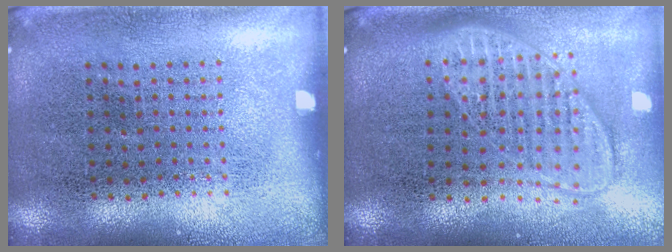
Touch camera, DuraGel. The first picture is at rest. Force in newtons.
{"total": 1.9, "press": 1.5, "slide": 1.1}